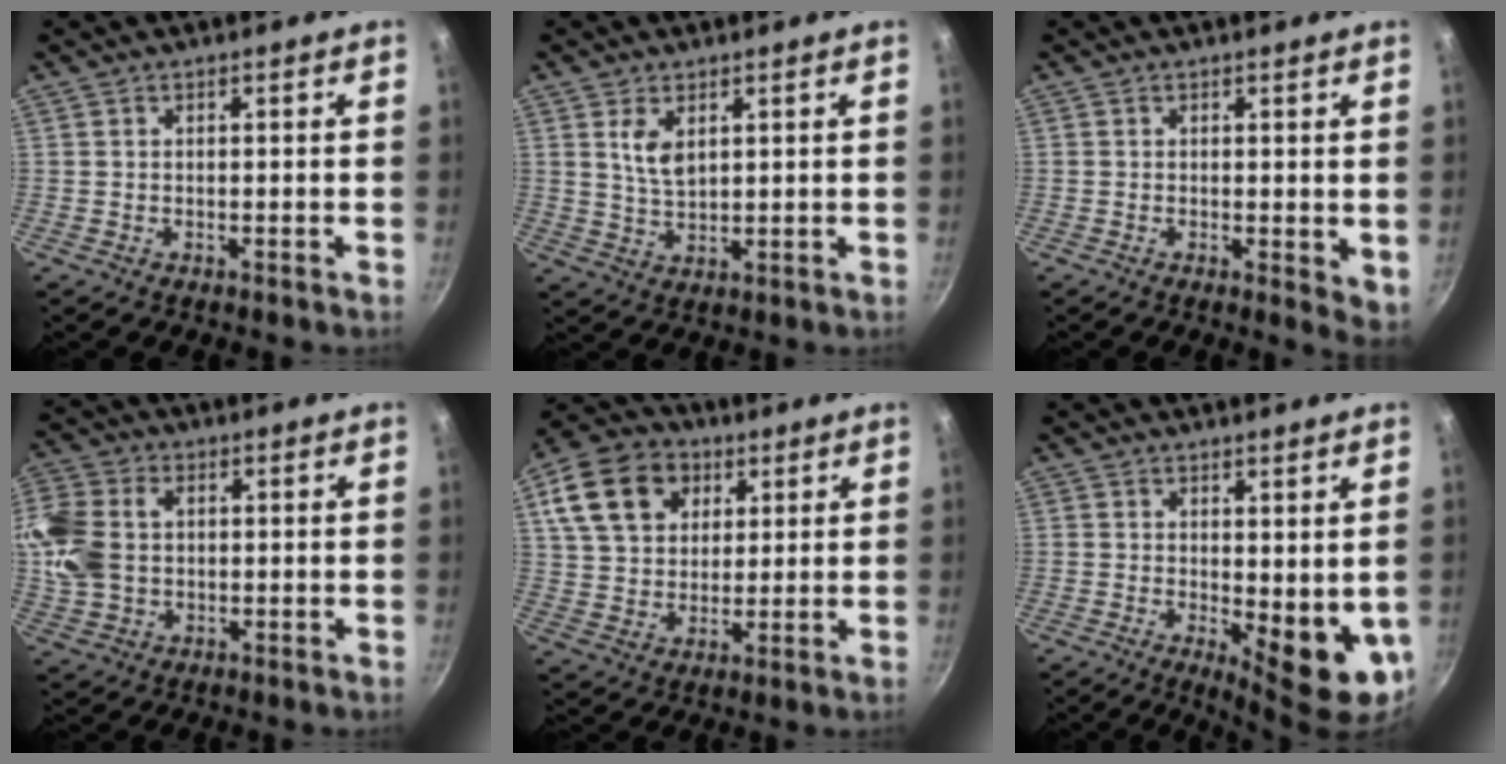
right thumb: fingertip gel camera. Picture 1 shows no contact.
{"total": 5.1, "force": [2.0, 2.8, 3.7], "torque": [-0.063, -0.017, 0.042]}
{"total": 3.8, "force": [0.3, 1.9, 3.3], "torque": [-0.039, -0.009, 0.004]}
{"total": 14.1, "force": [1.3, 10.7, 9.1], "torque": [-0.200, 0.016, 0.020]}
{"total": 15.8, "force": [6.3, 11.7, 8.5], "torque": [-0.135, 0.000, 0.103]}
{"total": 9.3, "force": [-0.2, 3.8, 8.5], "torque": [-0.093, -0.013, 0.007]}